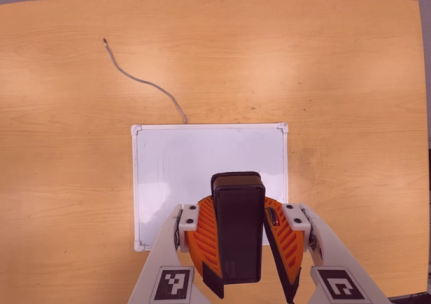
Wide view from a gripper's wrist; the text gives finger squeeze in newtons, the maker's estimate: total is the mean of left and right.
{"total": 7.7, "left": 8.2, "right": 7.2}